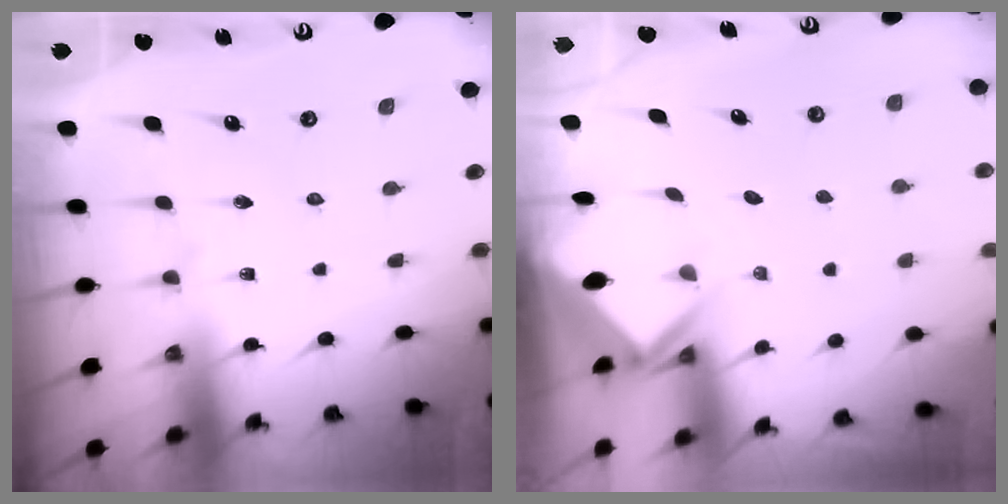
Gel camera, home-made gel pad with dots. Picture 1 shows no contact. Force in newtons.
{"total": 2.6, "press": 2.6, "slide": 0.1}